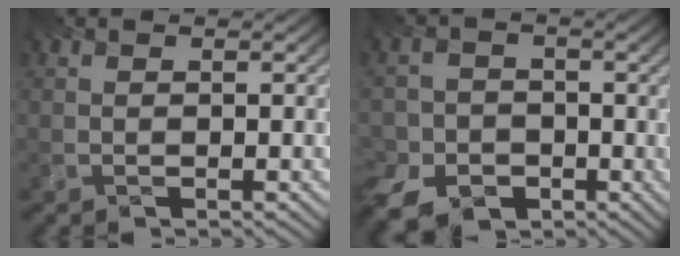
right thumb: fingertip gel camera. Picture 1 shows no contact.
{"total": 6.6, "force": [-4.2, 5.0, 1.1], "torque": [-0.036, -0.023, -0.087]}